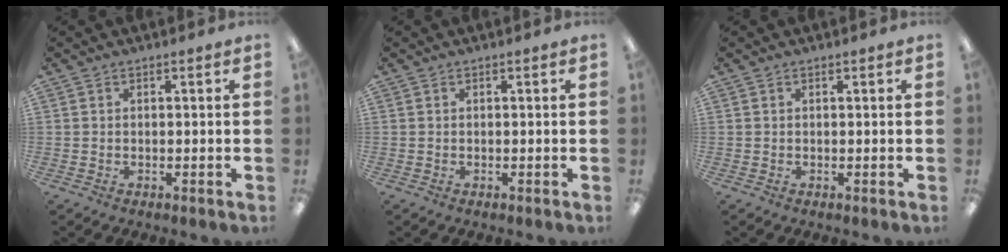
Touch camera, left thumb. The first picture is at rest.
{"total": 0.0}
{"total": 0.0}